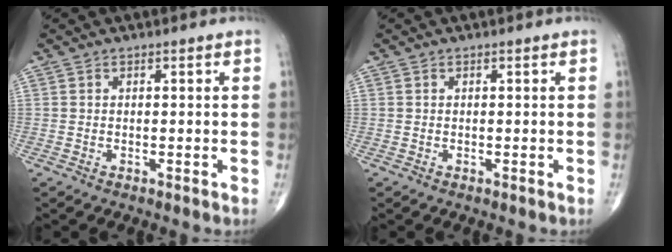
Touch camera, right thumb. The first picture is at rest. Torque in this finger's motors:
{"motor_torque": [0.01, 0.02, -0.02, -0.01, 0.01]}